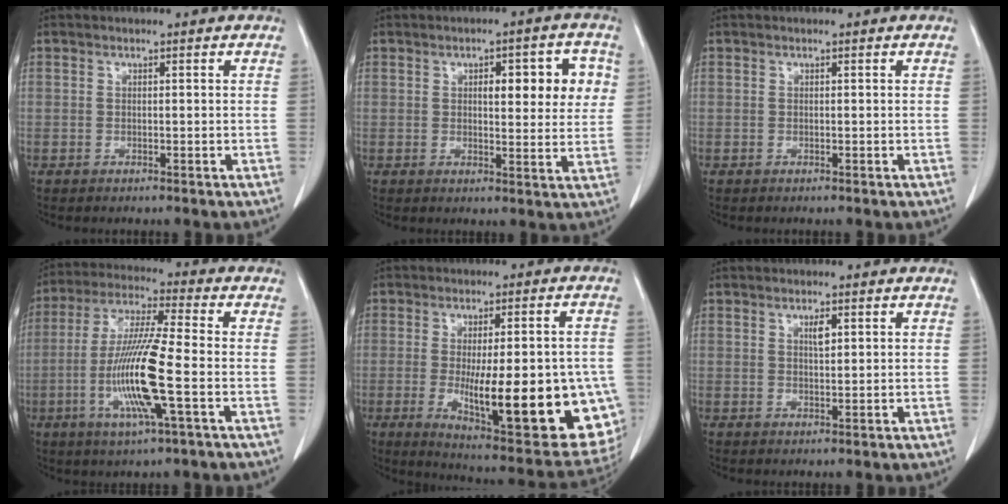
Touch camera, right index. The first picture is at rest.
{"total": 8.6, "force": [2.4, 2.8, 7.8], "torque": [-0.094, 0.013, 0.030]}
{"total": 0.0}
{"total": 13.4, "force": [-3.2, 0.2, 13.0], "torque": [-0.265, -0.013, -0.068]}
{"total": 22.9, "force": [-5.2, 5.7, 21.6], "torque": [-0.229, -0.015, -0.047]}
{"total": 1.7, "force": [0.8, 0.5, 1.5], "torque": [-0.025, -0.002, 0.014]}